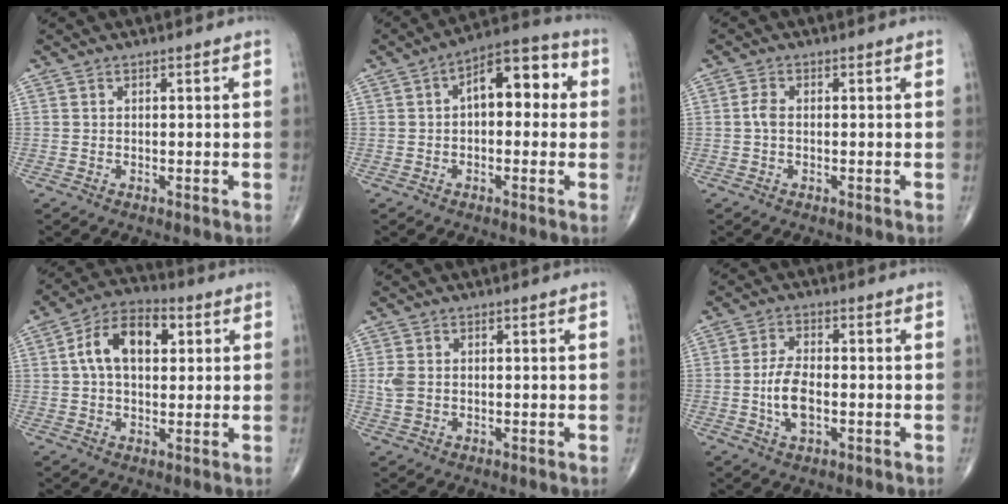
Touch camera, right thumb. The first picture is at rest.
{"total": 10.8, "force": [1.5, 5.9, 9.0], "torque": [-0.095, 0.036, 0.009]}
{"total": 1.9, "force": [-0.2, 1.1, 1.6], "torque": [-0.032, 0.002, -0.007]}
{"total": 11.9, "force": [2.7, 7.2, 9.1], "torque": [-0.147, 0.021, 0.037]}
{"total": 3.1, "force": [0.1, 2.3, 2.2], "torque": [-0.052, 0.002, 0.004]}
{"total": 6.6, "force": [-1.3, 3.3, 5.6], "torque": [-0.108, 0.007, -0.023]}